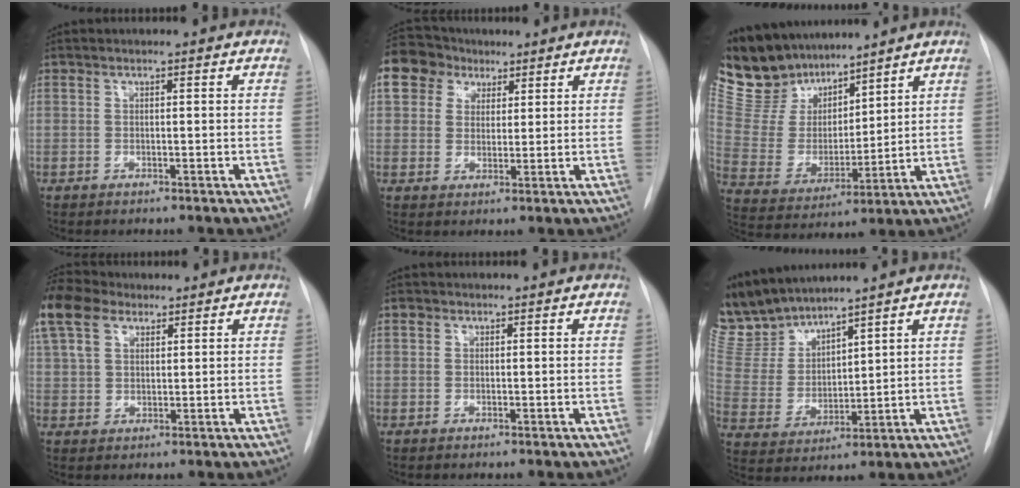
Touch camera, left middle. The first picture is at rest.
{"total": 11.9, "force": [6.2, 9.4, 3.8], "torque": [-0.104, 0.047, 0.115]}
{"total": 13.5, "force": [12.0, 5.5, 3.1], "torque": [-0.077, 0.018, 0.242]}
{"total": 10.1, "force": [6.7, 5.6, 5.2], "torque": [-0.127, 0.032, 0.131]}
{"total": 1.1, "force": [0.6, 0.9, 0.2], "torque": [0.003, 0.006, 0.006]}
{"total": 11.1, "force": [10.6, 2.0, 2.6], "torque": [-0.073, 0.004, 0.230]}